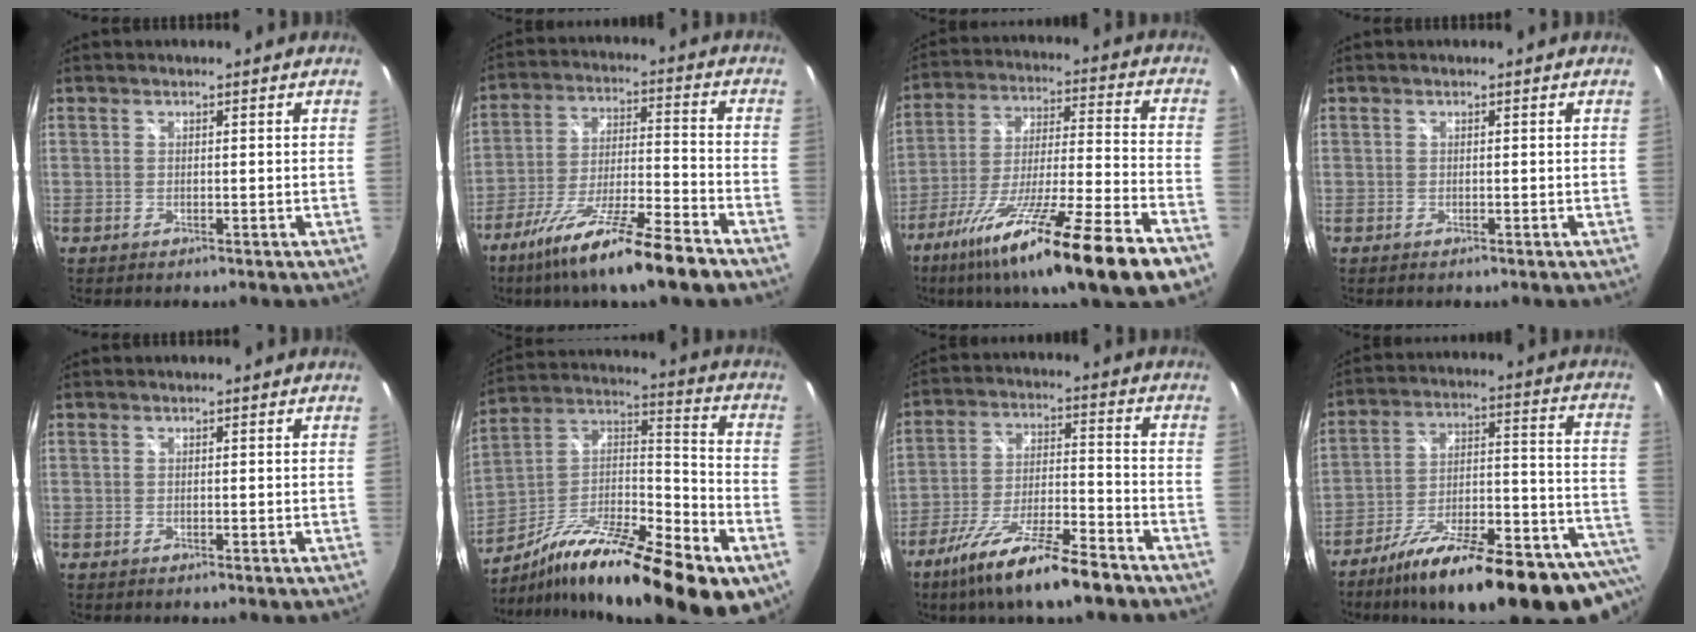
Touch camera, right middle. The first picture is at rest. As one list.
[{"total": 17.4, "force": [-12.9, 1.3, 11.6], "torque": [-0.223, -0.032, -0.221]}, {"total": 23.4, "force": [-15.6, 1.1, 17.5], "torque": [-0.304, -0.063, -0.256]}, {"total": 0.0}, {"total": 0.0}, {"total": 27.6, "force": [-15.9, 7.6, 21.2], "torque": [-0.342, -0.018, -0.262]}, {"total": 15.7, "force": [-11.7, 2.2, 10.2], "torque": [-0.202, -0.029, -0.204]}, {"total": 29.5, "force": [-22.0, 7.6, 18.2], "torque": [-0.238, -0.027, -0.312]}]